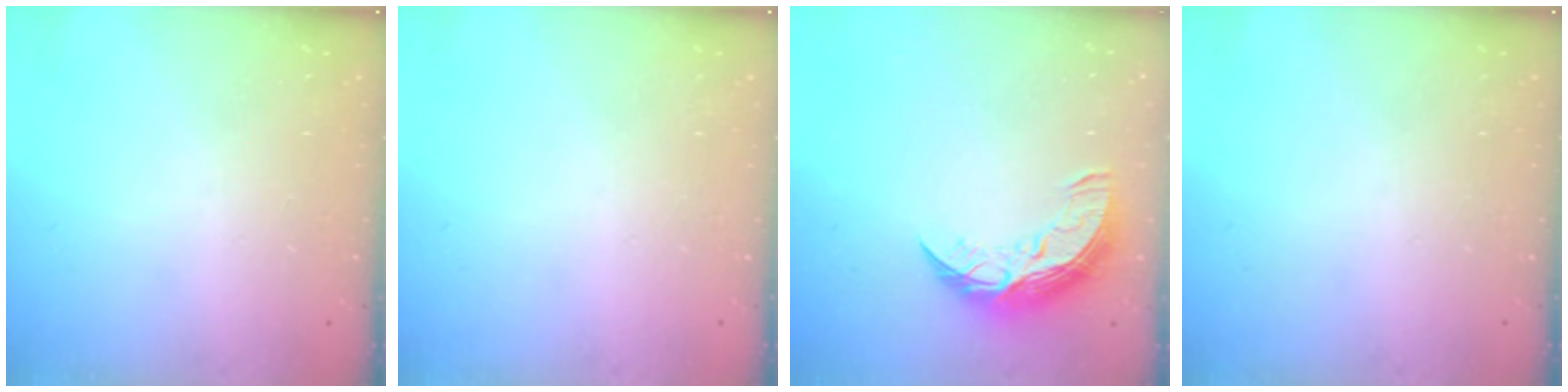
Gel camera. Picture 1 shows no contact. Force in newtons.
{"total": 0.0}
{"total": 10.0, "press": 10.0, "slide": 0.6}
{"total": 0.0}